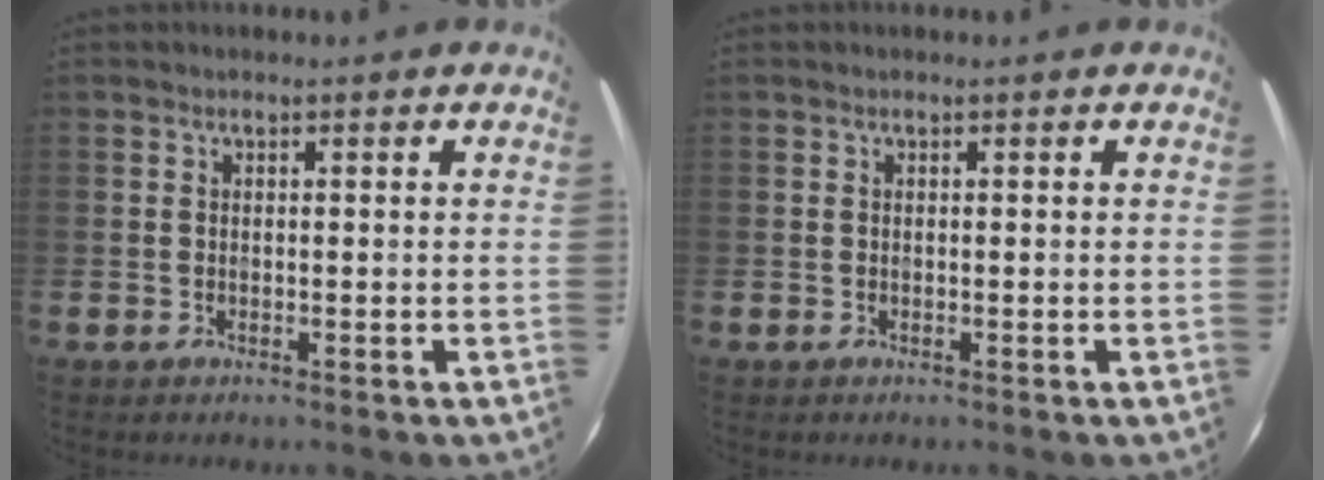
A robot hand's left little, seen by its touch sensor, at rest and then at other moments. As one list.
[{"total": 0.0}]